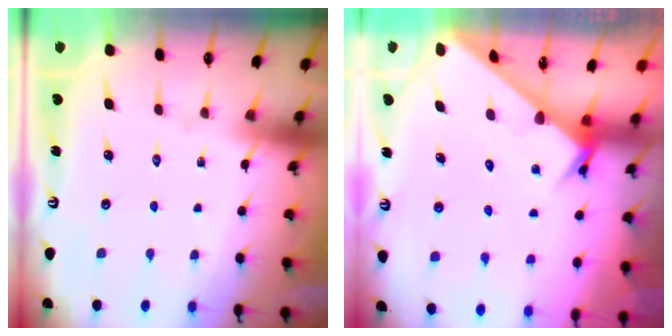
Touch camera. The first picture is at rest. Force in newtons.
{"total": 2.9, "press": 2.9, "slide": 0.1}